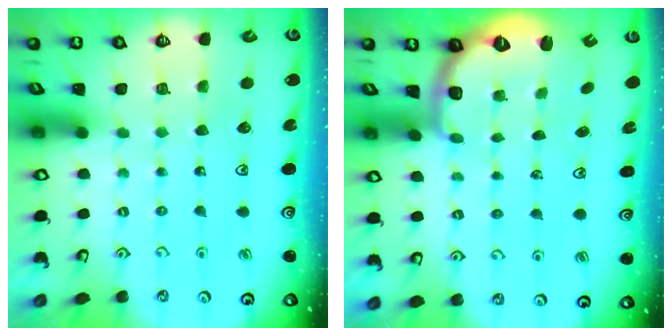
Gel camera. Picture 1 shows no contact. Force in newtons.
{"total": 2.6, "press": 1.6, "slide": 2.1}